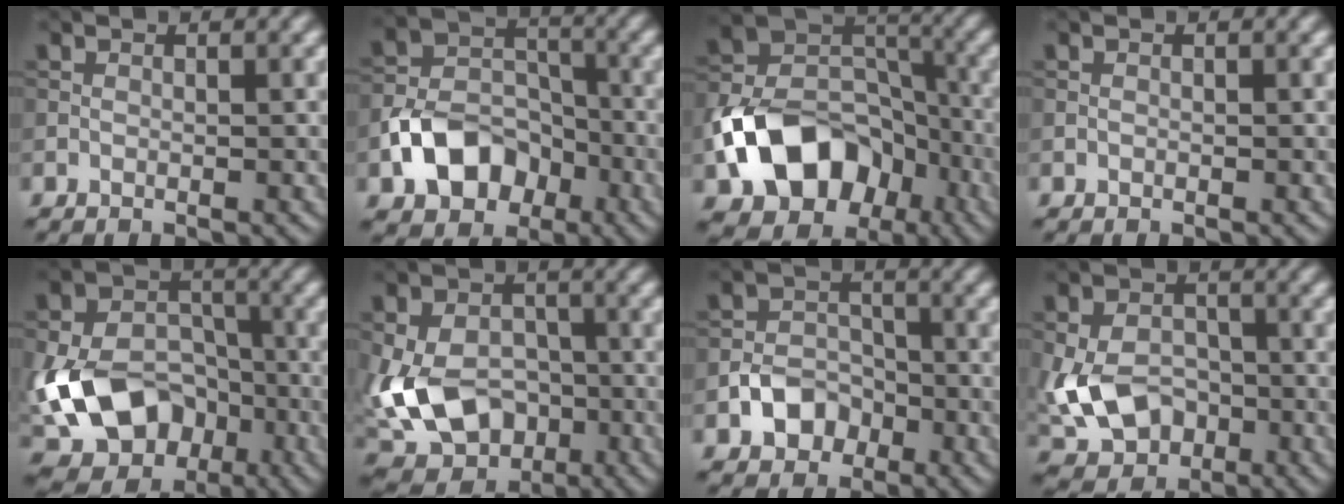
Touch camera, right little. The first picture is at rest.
{"total": 7.2, "force": [-3.3, 5.1, 3.8], "torque": [-0.068, -0.003, -0.064]}
{"total": 11.5, "force": [-5.1, 8.1, 6.4], "torque": [-0.114, 0.000, -0.097]}
{"total": 0.0}
{"total": 14.4, "force": [-4.5, 11.0, 8.2], "torque": [-0.151, -0.025, -0.088]}
{"total": 11.8, "force": [-2.7, 8.6, 7.6], "torque": [-0.152, -0.019, -0.051]}
{"total": 3.9, "force": [-1.9, 2.9, 1.7], "torque": [-0.025, 0.002, -0.036]}
{"total": 8.2, "force": [-1.9, 6.0, 5.3], "torque": [-0.117, -0.015, -0.038]}